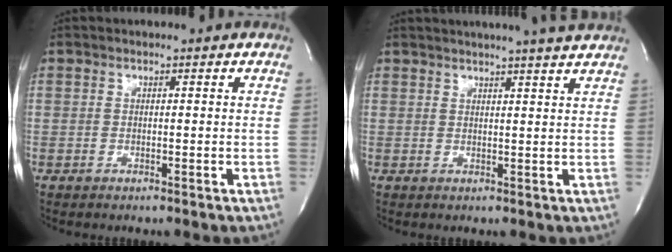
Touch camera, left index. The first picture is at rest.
{"total": 9.2, "force": [8.3, -0.8, 4.1], "torque": [-0.064, 0.009, 0.090]}